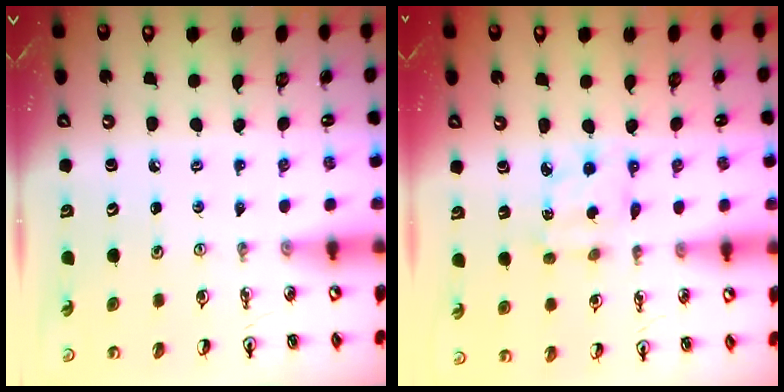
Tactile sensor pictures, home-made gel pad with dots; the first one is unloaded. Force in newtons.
{"total": 2.9, "press": 2.9, "slide": 0.1}